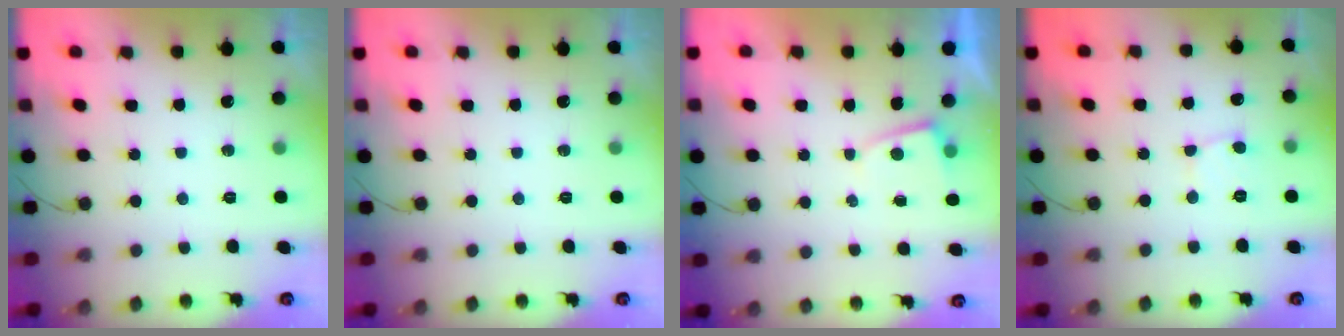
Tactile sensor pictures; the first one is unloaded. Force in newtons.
{"total": 0.0}
{"total": 1.0, "press": 1.0, "slide": 0.3}
{"total": 2.6, "press": 2.6, "slide": 0.2}